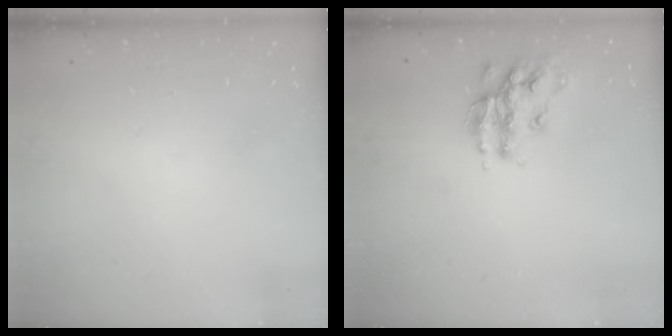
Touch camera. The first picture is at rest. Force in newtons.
{"total": 14.2, "press": 14.2, "slide": 0.9}